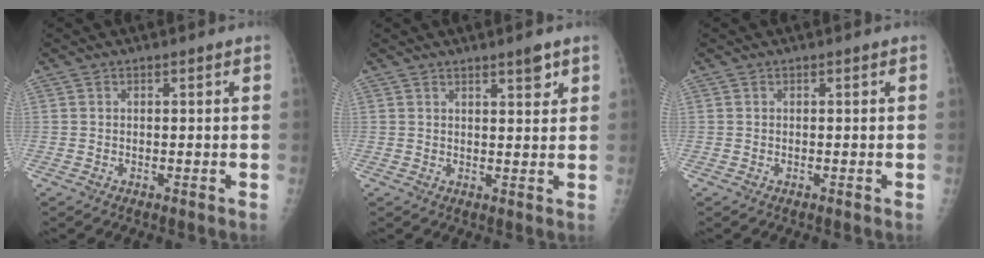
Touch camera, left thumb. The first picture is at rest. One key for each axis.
{"total": 3.1, "fx": 2.2, "fy": 0.6, "fz": 2.1, "tx": -0.024, "ty": -0.015, "tz": 0.031}
{"total": 0.0}